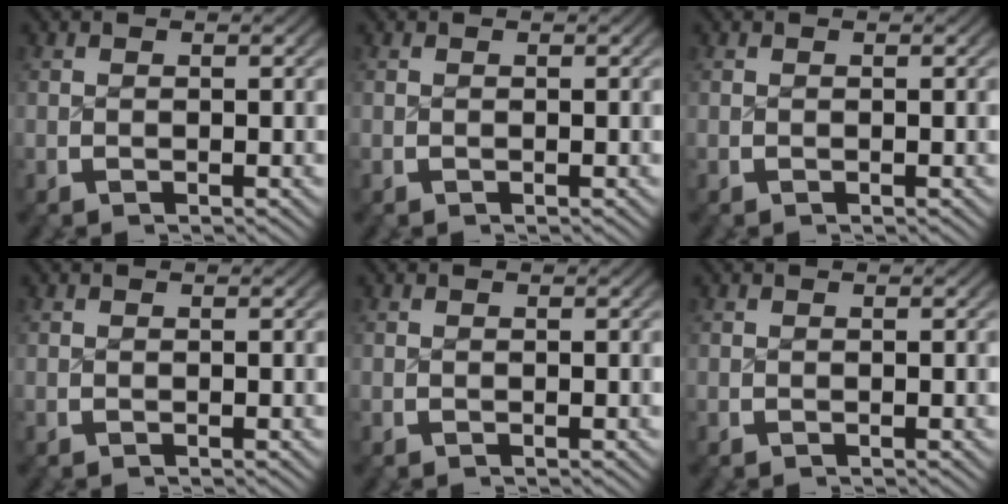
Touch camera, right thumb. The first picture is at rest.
{"total": 0.0}
{"total": 0.0}
{"total": 0.0}
{"total": 0.0}
{"total": 0.0}